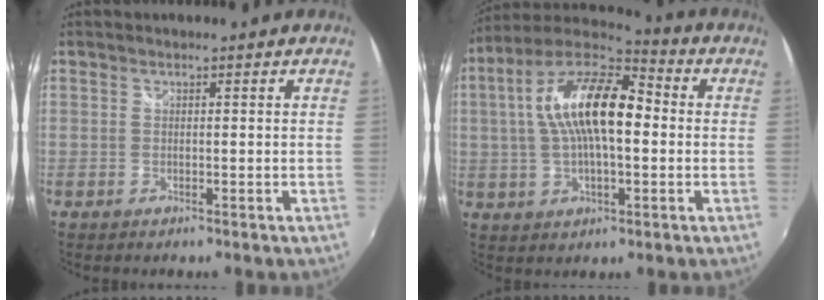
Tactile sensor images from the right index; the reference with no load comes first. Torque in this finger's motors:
{"motor_torque": [1.36, -0.54, 1.05, 0.21]}